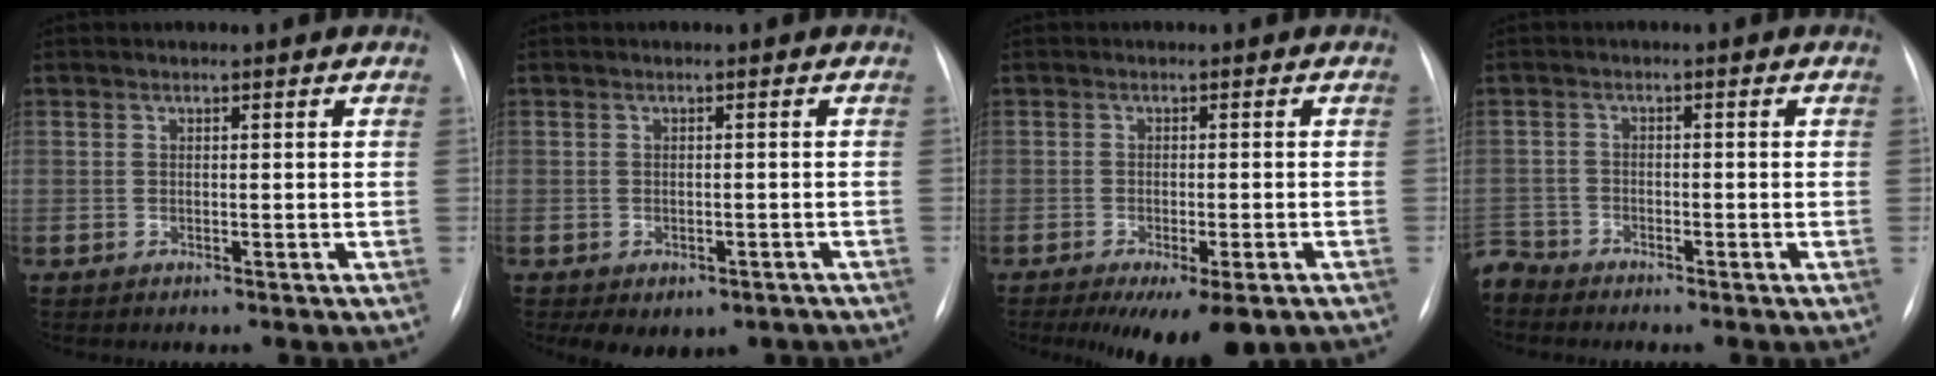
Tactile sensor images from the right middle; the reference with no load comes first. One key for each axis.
{"total": 5.9, "fx": -4.0, "fy": 3.6, "fz": 2.4, "tx": -0.024, "ty": 0.013, "tz": -0.044}
{"total": 8.7, "fx": -5.8, "fy": 2.1, "fz": 6.2, "tx": -0.080, "ty": -0.017, "tz": -0.083}
{"total": 3.3, "fx": -3.2, "fy": 0.5, "fz": -0.5, "tx": 0.014, "ty": -0.010, "tz": -0.062}